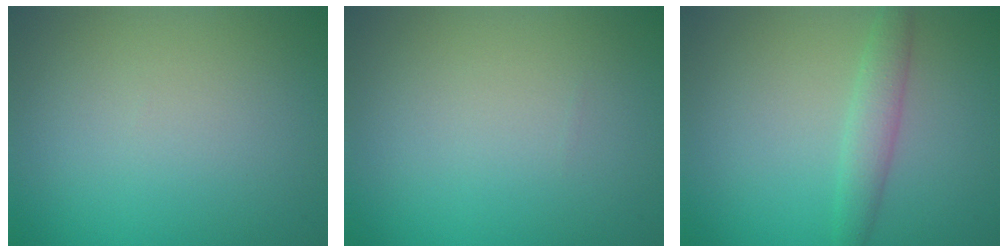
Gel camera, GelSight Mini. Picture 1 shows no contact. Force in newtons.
{"total": 0.0}
{"total": 2.3, "press": 2.3, "slide": 0.1}